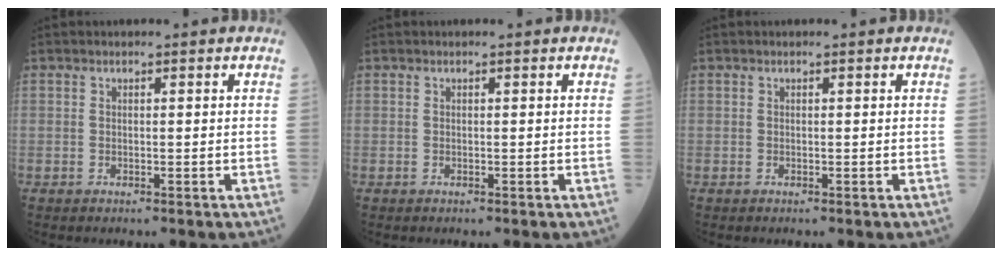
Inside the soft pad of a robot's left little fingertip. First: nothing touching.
{"total": 0.0}
{"total": 0.0}